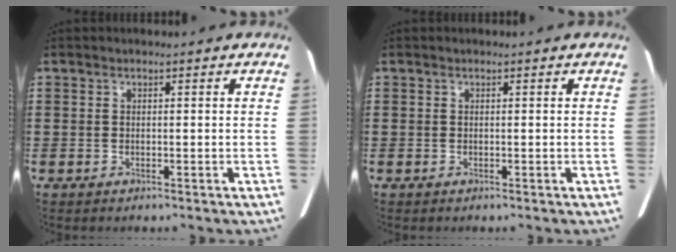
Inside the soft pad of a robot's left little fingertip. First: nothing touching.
{"total": 0.0}